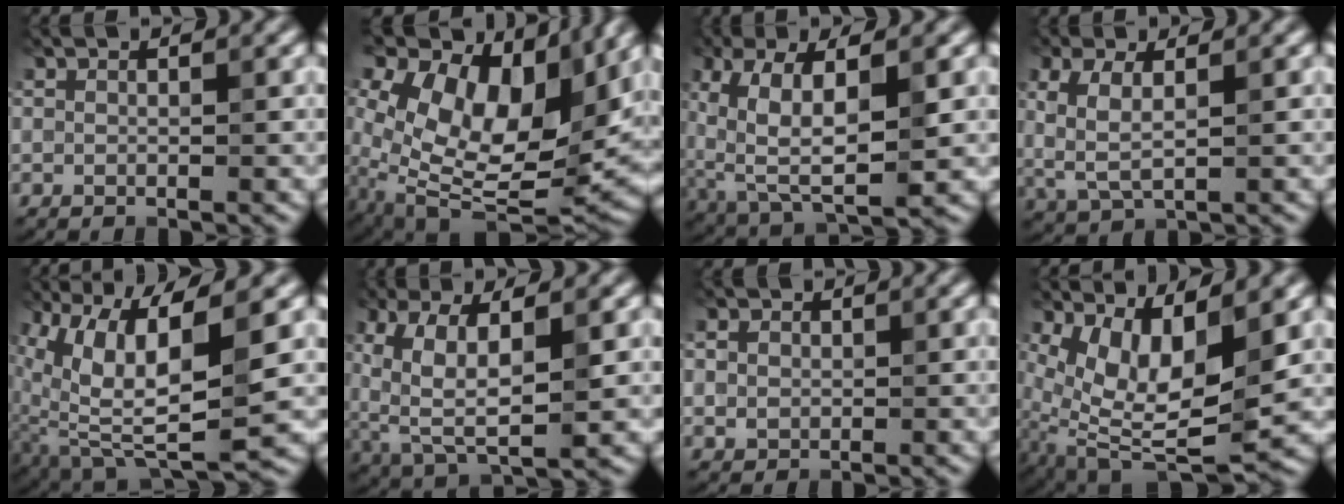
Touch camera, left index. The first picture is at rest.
{"total": 14.9, "force": [4.3, 8.8, 11.2], "torque": [-0.233, 0.004, 0.093]}
{"total": 8.7, "force": [0.6, 3.8, 7.8], "torque": [-0.158, -0.003, 0.017]}
{"total": 3.3, "force": [0.5, 1.4, 2.9], "torque": [-0.080, -0.004, 0.022]}
{"total": 10.5, "force": [1.1, 3.9, 9.7], "torque": [-0.193, -0.021, 0.038]}
{"total": 7.5, "force": [0.5, 3.3, 6.7], "torque": [-0.141, -0.002, 0.018]}
{"total": 1.0, "force": [0.0, 1.0, 0.1], "torque": [-0.007, -0.002, 0.010]}
{"total": 7.9, "force": [1.2, 3.3, 7.1], "torque": [-0.159, -0.018, 0.035]}